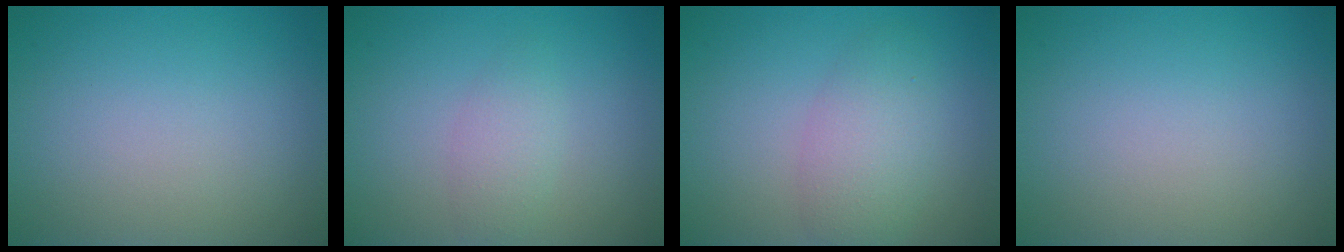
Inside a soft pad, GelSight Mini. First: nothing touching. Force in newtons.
{"total": 1.8, "press": 1.8, "slide": 0.1}
{"total": 3.6, "press": 3.6, "slide": 0.0}
{"total": 0.0}